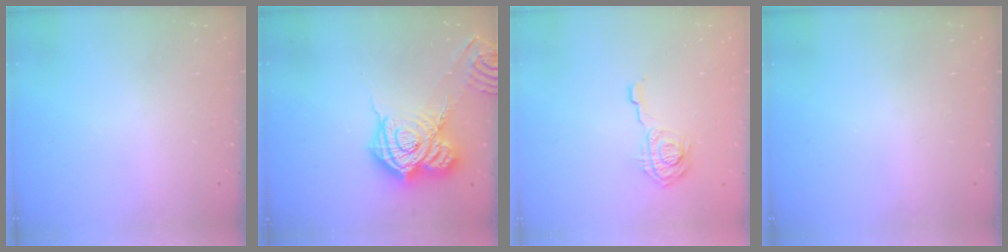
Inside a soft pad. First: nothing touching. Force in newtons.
{"total": 18.8, "press": 18.7, "slide": 1.5}
{"total": 9.7, "press": 9.7, "slide": 0.5}
{"total": 0.0}